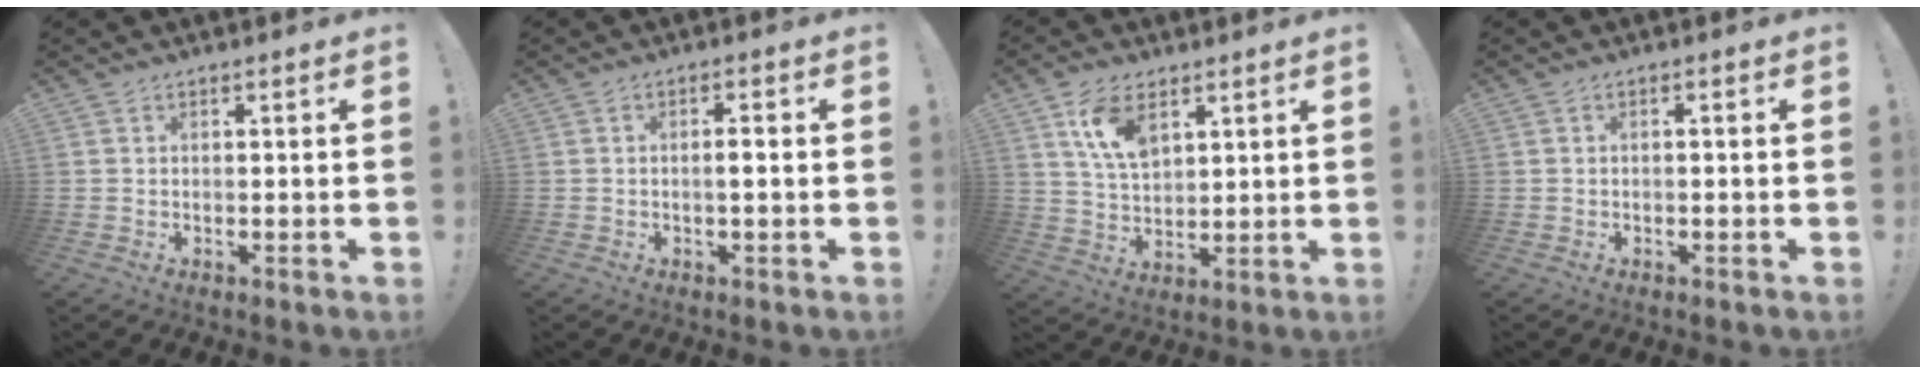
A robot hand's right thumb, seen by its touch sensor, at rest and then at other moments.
{"total": 2.5, "force": [-0.5, 0.3, 2.5], "torque": [-0.042, 0.003, -0.012]}
{"total": 10.6, "force": [5.8, 6.1, 6.4], "torque": [-0.114, -0.015, 0.111]}
{"total": 0.9, "force": [-0.6, -0.2, 0.7], "torque": [-0.016, 0.001, -0.010]}